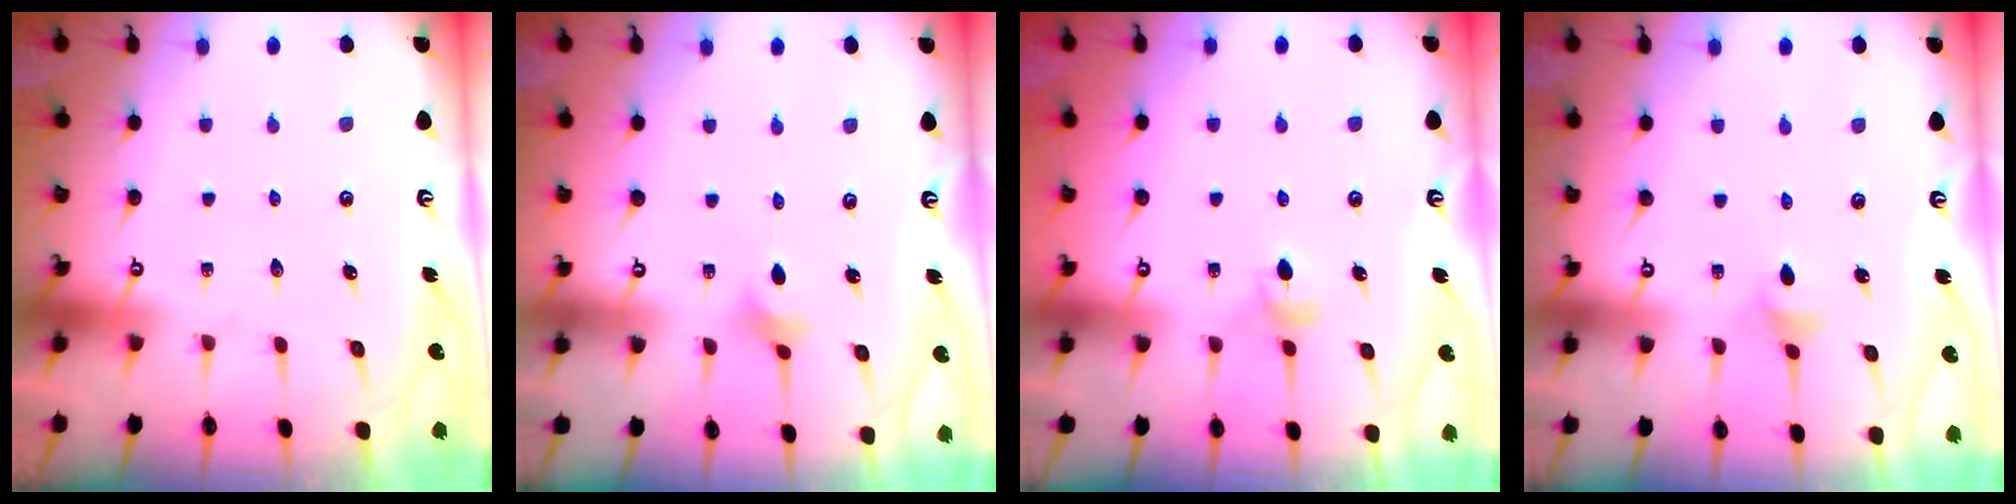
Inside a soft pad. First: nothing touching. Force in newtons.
{"total": 3.1, "press": 3.1, "slide": 0.6}
{"total": 4.3, "press": 4.2, "slide": 0.6}
{"total": 3.4, "press": 3.3, "slide": 0.6}